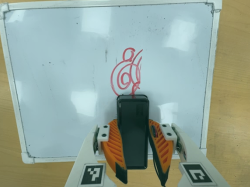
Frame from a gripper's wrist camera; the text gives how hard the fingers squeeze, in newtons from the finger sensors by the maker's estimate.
{"total": 10.7, "left": 8.6, "right": 12.7}